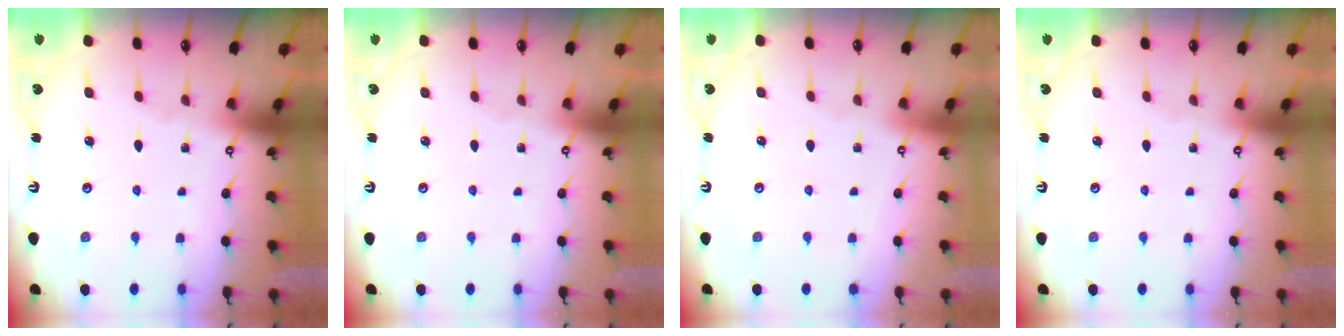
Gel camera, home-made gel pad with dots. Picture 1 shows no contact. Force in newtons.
{"total": 0.0}
{"total": 4.0, "press": 4.0, "slide": 0.2}
{"total": 0.0}